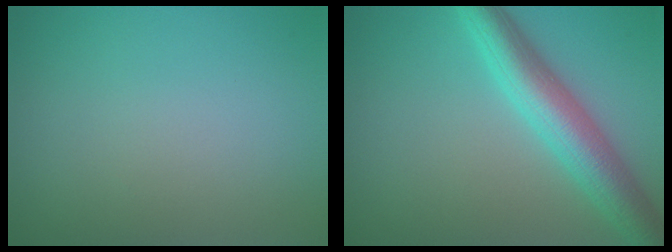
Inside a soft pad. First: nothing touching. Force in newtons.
{"total": 5.8, "press": 5.8, "slide": 0.1}